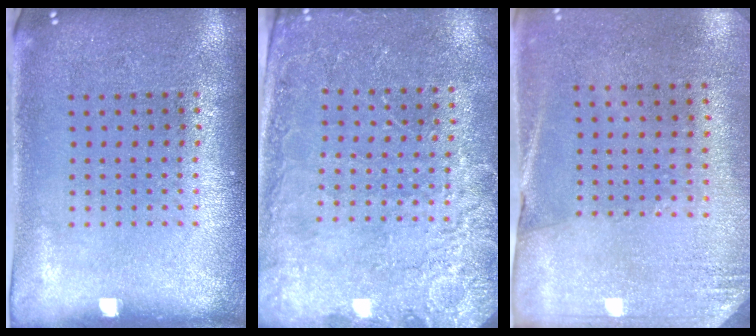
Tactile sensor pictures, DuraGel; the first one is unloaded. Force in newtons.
{"total": 2.5, "press": 2.5, "slide": 0.5}
{"total": 2.6, "press": 2.3, "slide": 1.2}